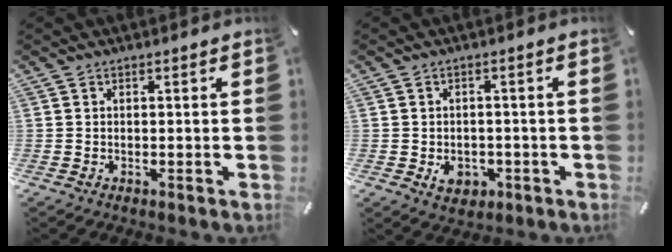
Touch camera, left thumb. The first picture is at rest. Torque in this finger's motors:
{"motor_torque": [0.00, 0.04, 0.00, 0.01, 0.00]}